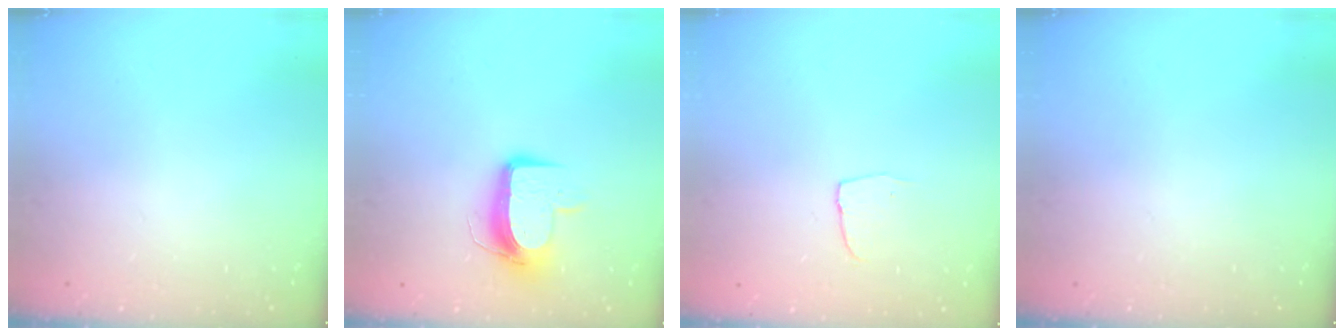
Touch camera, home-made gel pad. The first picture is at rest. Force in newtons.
{"total": 10.8, "press": 10.8, "slide": 1.0}
{"total": 4.3, "press": 4.3, "slide": 0.3}
{"total": 0.0}